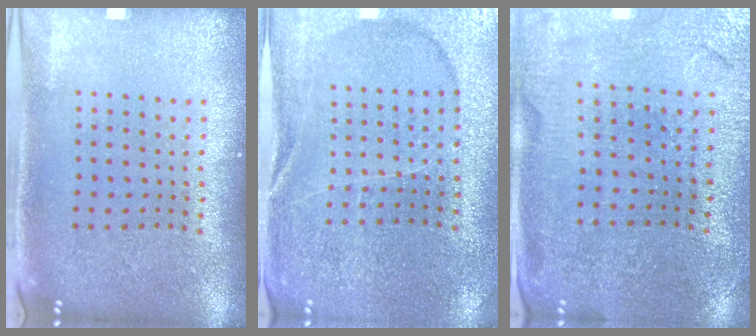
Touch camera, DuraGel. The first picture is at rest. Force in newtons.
{"total": 1.8, "press": 1.8, "slide": 0.2}
{"total": 0.7, "press": 0.7, "slide": 0.1}